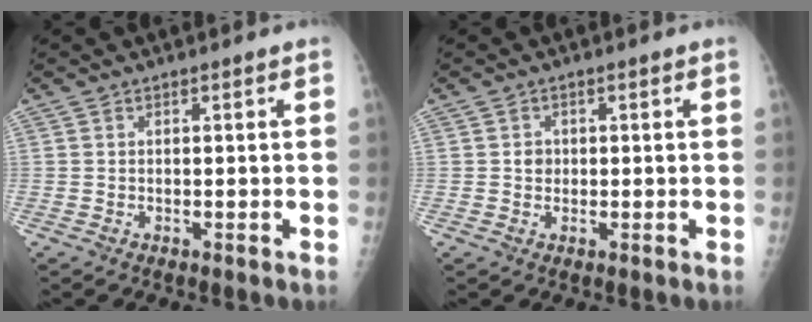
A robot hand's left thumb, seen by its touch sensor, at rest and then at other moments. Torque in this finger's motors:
{"motor_torque": [0.05, 0.02, -0.03, -0.02, 0.00]}